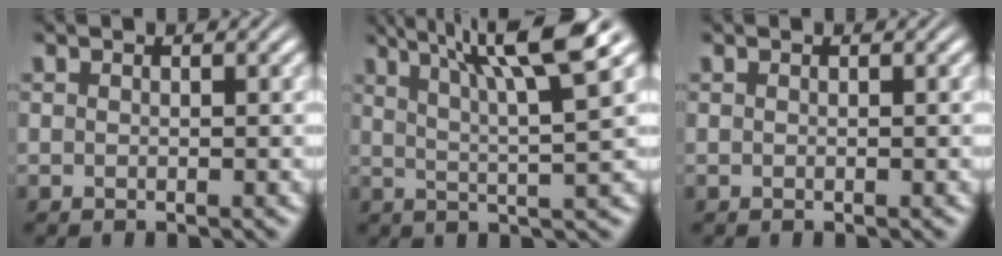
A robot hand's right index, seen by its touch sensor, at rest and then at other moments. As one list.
[{"total": 7.3, "force": [4.0, 0.8, 6.1], "torque": [-0.090, 0.013, 0.059]}, {"total": 0.0}]